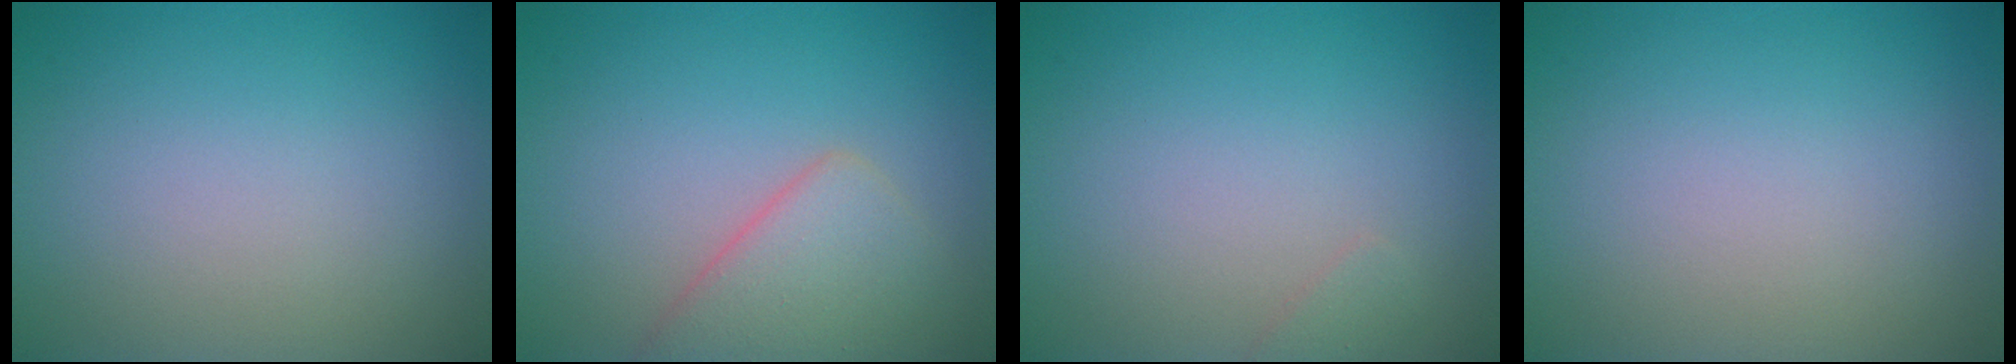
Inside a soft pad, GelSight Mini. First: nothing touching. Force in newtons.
{"total": 3.9, "press": 3.9, "slide": 0.1}
{"total": 0.6, "press": 0.6, "slide": 0.1}
{"total": 0.0}